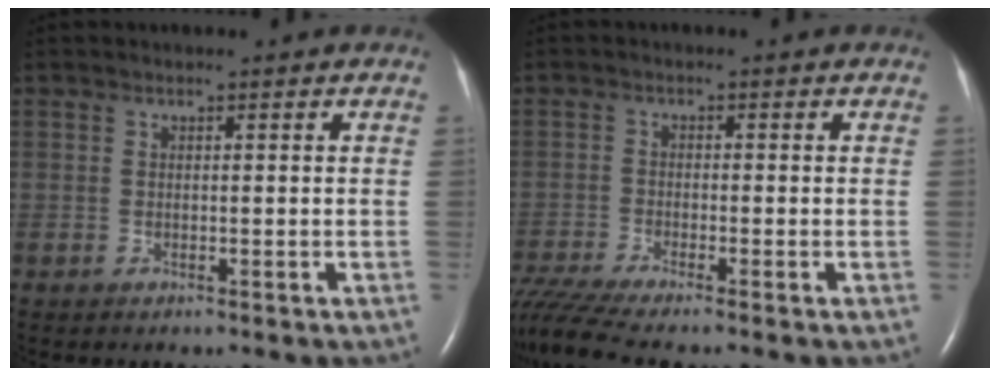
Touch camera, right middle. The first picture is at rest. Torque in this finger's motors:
{"motor_torque": [0.56, -0.60, 0.09, 0.08]}